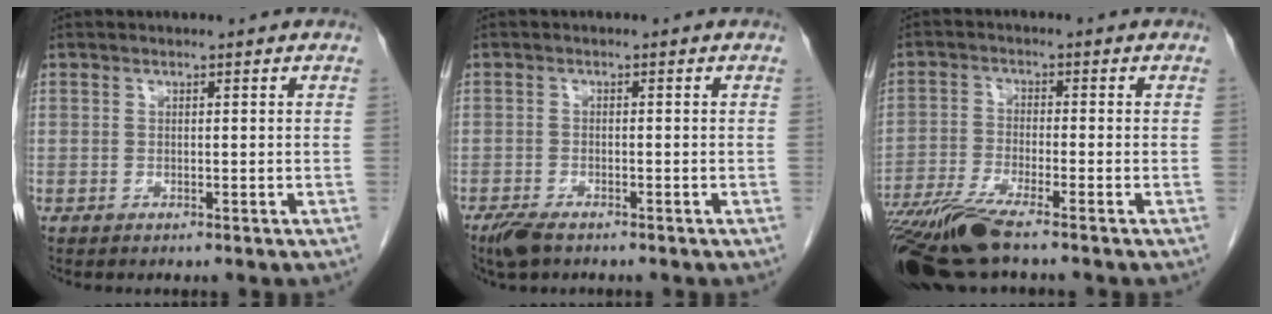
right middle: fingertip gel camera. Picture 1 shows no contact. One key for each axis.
{"total": 3.6, "fx": -2.7, "fy": 1.2, "fz": 2.0, "tx": -0.042, "ty": -0.007, "tz": -0.045}
{"total": 9.2, "fx": -7.1, "fy": 0.0, "fz": 5.8, "tx": -0.108, "ty": -0.026, "tz": -0.130}